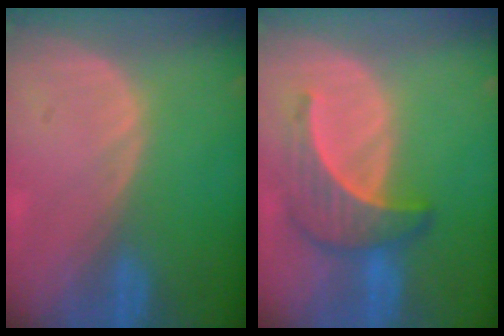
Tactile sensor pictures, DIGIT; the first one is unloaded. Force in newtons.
{"total": 6.4, "press": 6.3, "slide": 0.7}